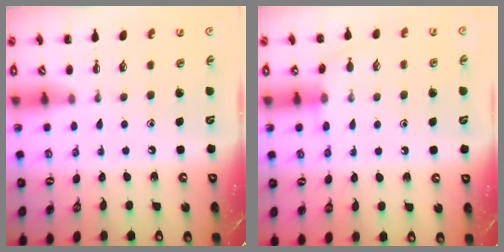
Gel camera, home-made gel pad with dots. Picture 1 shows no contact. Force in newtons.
{"total": 7.1, "press": 7.0, "slide": 1.4}